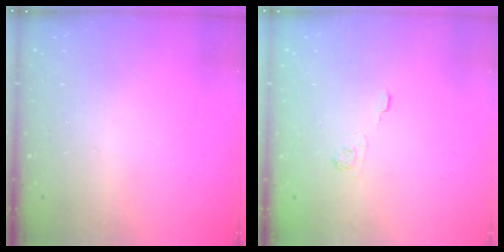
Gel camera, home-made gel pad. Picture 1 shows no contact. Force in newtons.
{"total": 2.3, "press": 1.8, "slide": 1.3}